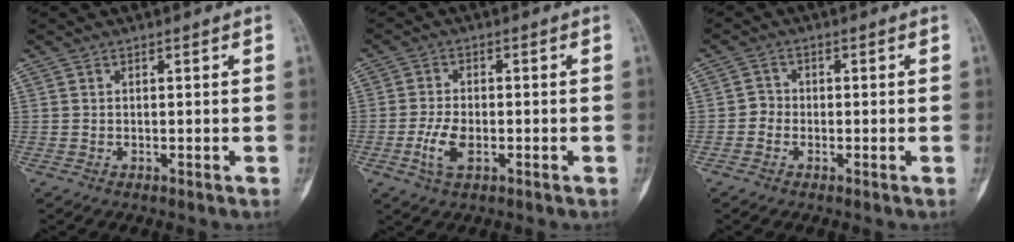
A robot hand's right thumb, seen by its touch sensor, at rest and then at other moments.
{"total": 5.3, "force": [-1.7, 2.7, 4.2], "torque": [-0.093, 0.005, -0.032]}
{"total": 1.9, "force": [-0.8, 1.7, 0.5], "torque": [0.006, 0.008, -0.024]}